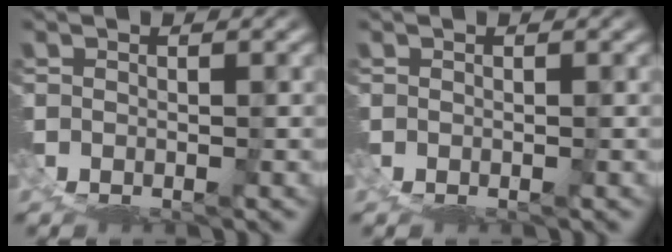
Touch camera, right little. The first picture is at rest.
{"total": 0.0}